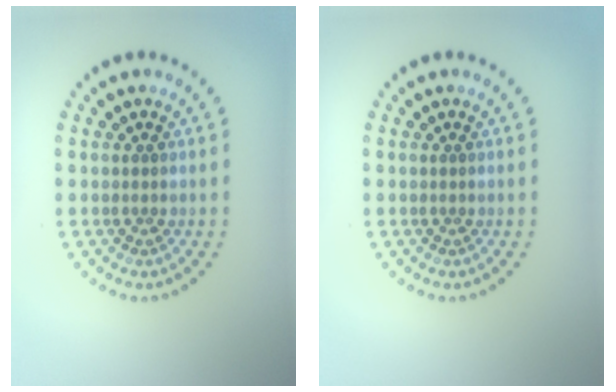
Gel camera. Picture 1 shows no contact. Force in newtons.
{"total": 0.0}